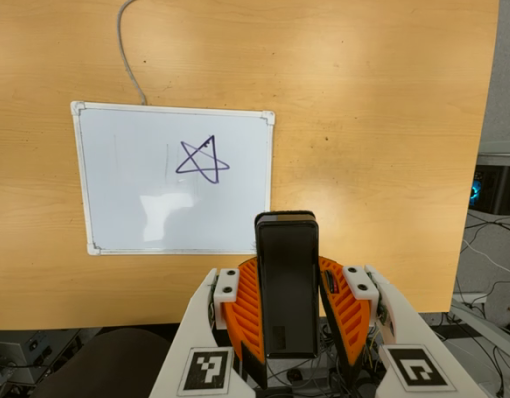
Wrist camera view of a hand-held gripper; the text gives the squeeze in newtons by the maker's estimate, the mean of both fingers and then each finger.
{"total": 6.8, "left": 5.6, "right": 8.0}